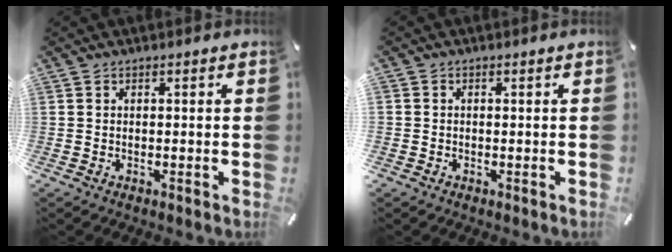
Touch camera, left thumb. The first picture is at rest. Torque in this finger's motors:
{"motor_torque": [-1.44, 1.63, -1.84, 0.93, -0.40]}